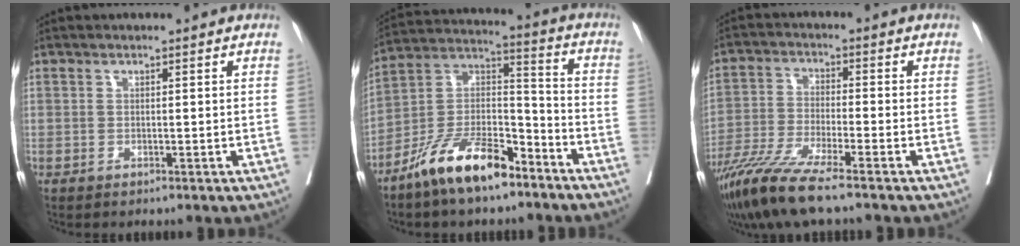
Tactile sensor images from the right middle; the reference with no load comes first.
{"total": 13.7, "force": [-10.0, 4.2, 8.4], "torque": [-0.157, 0.016, -0.187]}
{"total": 9.8, "force": [-7.4, -0.1, 6.3], "torque": [-0.126, -0.034, -0.143]}